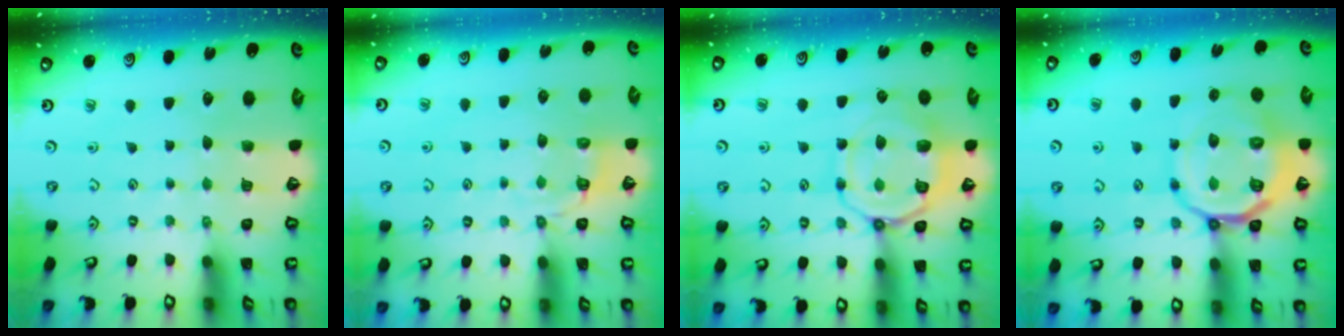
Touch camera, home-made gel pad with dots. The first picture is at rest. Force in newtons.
{"total": 2.7, "press": 1.4, "slide": 2.3}
{"total": 12.7, "press": 12.6, "slide": 1.4}
{"total": 13.9, "press": 13.7, "slide": 2.6}